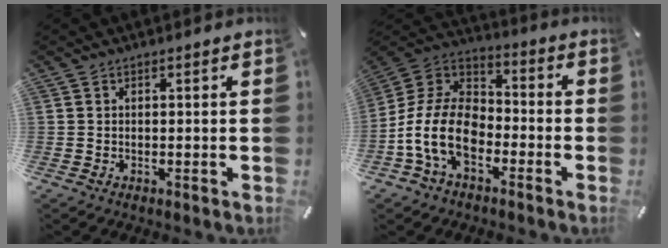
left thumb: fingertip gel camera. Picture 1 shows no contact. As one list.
[{"total": 14.4, "force": [-6.7, 8.9, 9.1], "torque": [-0.209, 0.018, -0.131]}]